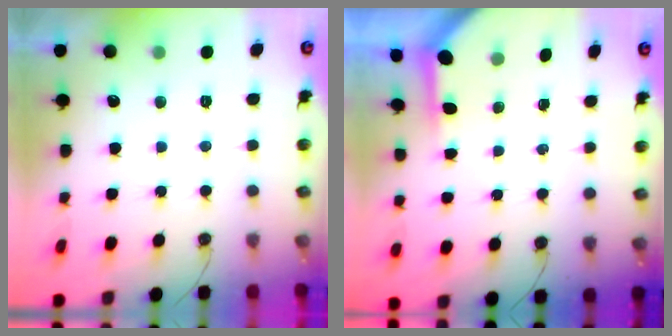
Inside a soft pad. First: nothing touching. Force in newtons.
{"total": 3.3, "press": 3.3, "slide": 0.3}